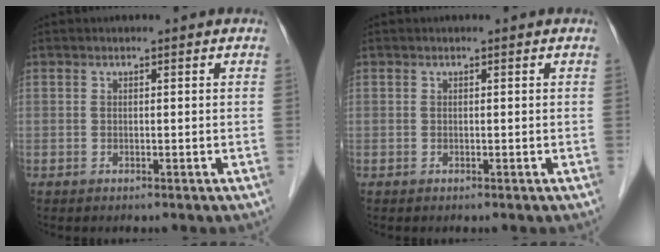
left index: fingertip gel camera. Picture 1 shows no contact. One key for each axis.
{"total": 0.0}